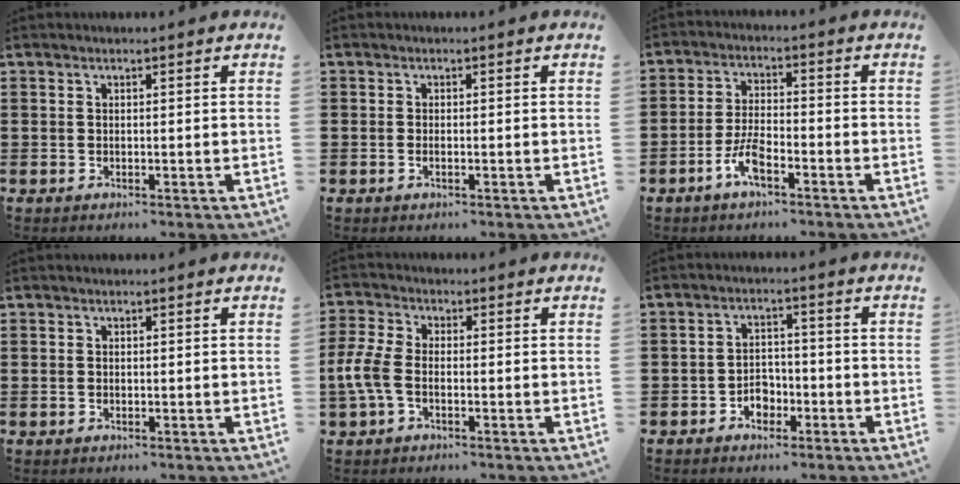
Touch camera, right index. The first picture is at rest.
{"total": 0.5, "force": [-0.4, 0.1, 0.4], "torque": [-0.007, -0.003, -0.007]}
{"total": 5.3, "force": [-3.3, 1.8, 3.7], "torque": [-0.093, 0.002, -0.069]}
{"total": 0.0}
{"total": 5.0, "force": [-1.7, 2.6, 3.9], "torque": [-0.111, -0.009, -0.041]}
{"total": 3.4, "force": [-2.0, 2.5, 1.2], "torque": [-0.026, 0.007, -0.040]}